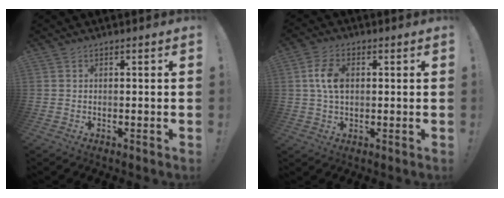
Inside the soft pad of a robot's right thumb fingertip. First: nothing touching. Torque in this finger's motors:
{"motor_torque": [0.08, 0.06, 0.20, -0.23, 0.01]}